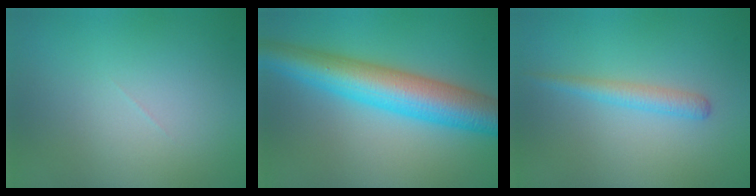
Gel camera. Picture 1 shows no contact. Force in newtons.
{"total": 8.3, "press": 8.3, "slide": 0.2}
{"total": 1.8, "press": 1.8, "slide": 0.1}